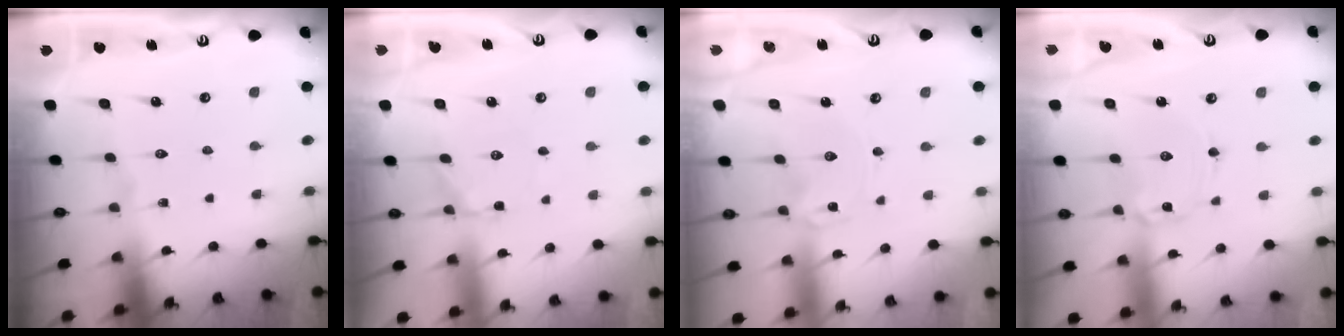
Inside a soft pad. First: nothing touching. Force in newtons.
{"total": 3.0, "press": 2.9, "slide": 1.0}
{"total": 0.0}
{"total": 2.0, "press": 2.0, "slide": 0.1}